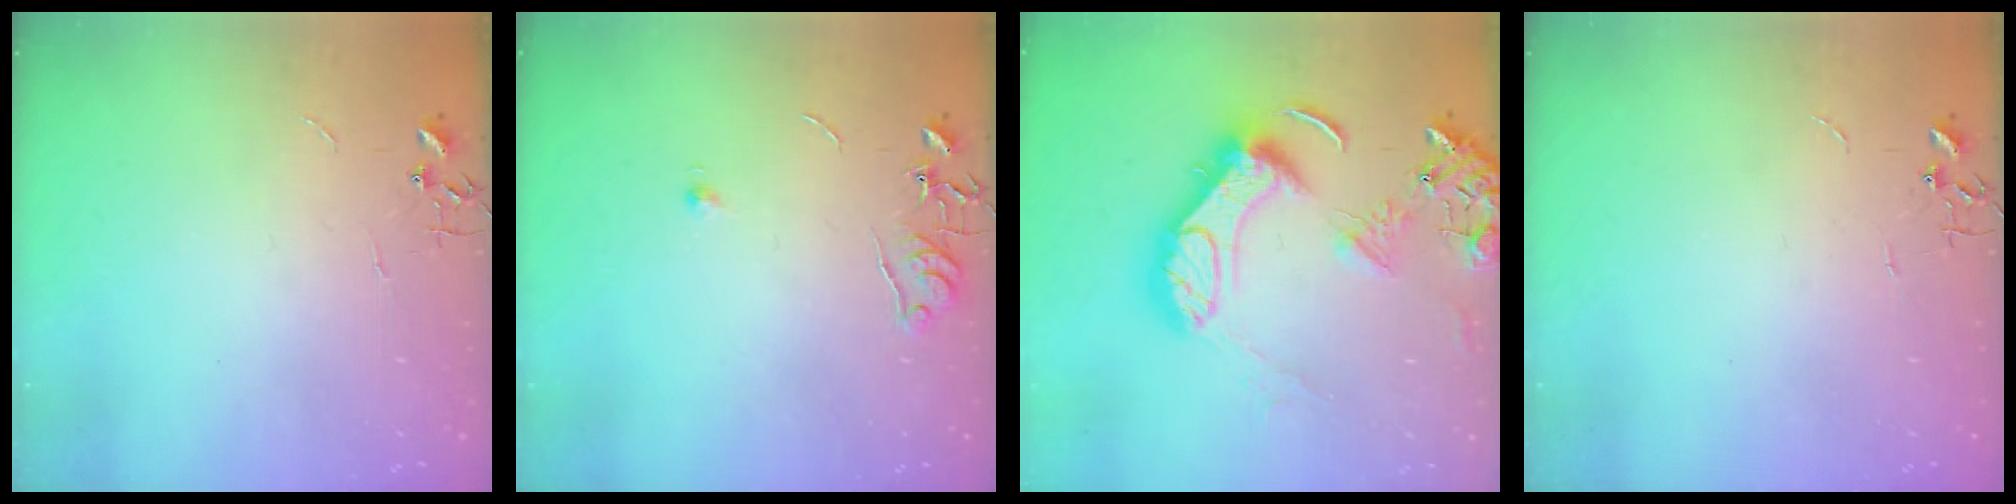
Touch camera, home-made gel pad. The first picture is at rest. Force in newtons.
{"total": 6.2, "press": 6.1, "slide": 0.7}
{"total": 19.3, "press": 19.1, "slide": 2.4}
{"total": 0.0}